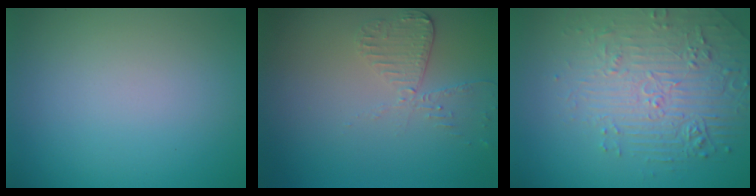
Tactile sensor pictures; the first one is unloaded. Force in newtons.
{"total": 2.0, "press": 1.9, "slide": 0.6}
{"total": 4.5, "press": 4.2, "slide": 1.6}